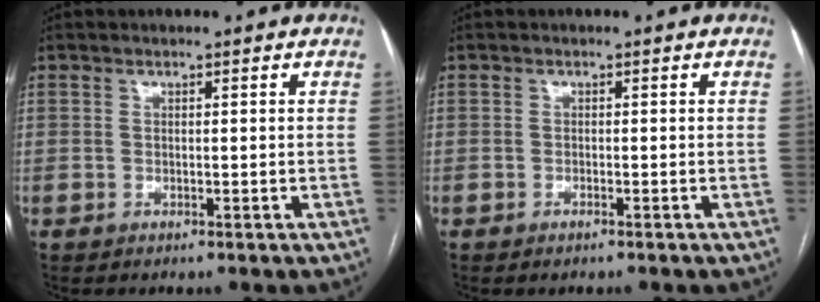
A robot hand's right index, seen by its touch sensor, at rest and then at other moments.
{"total": 0.7, "force": [-0.6, 0.1, 0.4], "torque": [-0.010, -0.001, -0.007]}